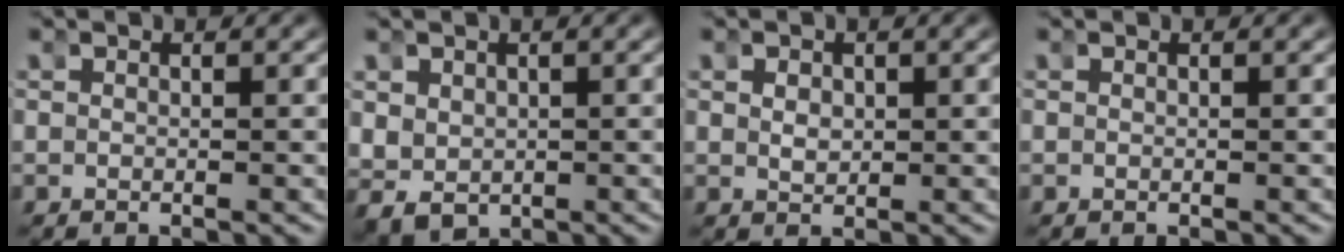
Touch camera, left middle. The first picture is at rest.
{"total": 5.1, "force": [-0.7, 4.5, 2.5], "torque": [-0.067, -0.031, 0.011]}
{"total": 1.1, "force": [0.2, 0.7, 0.8], "torque": [-0.017, -0.006, 0.014]}
{"total": 0.0}